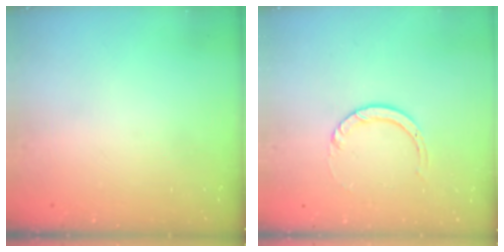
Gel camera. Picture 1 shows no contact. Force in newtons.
{"total": 3.0, "press": 3.0, "slide": 0.3}